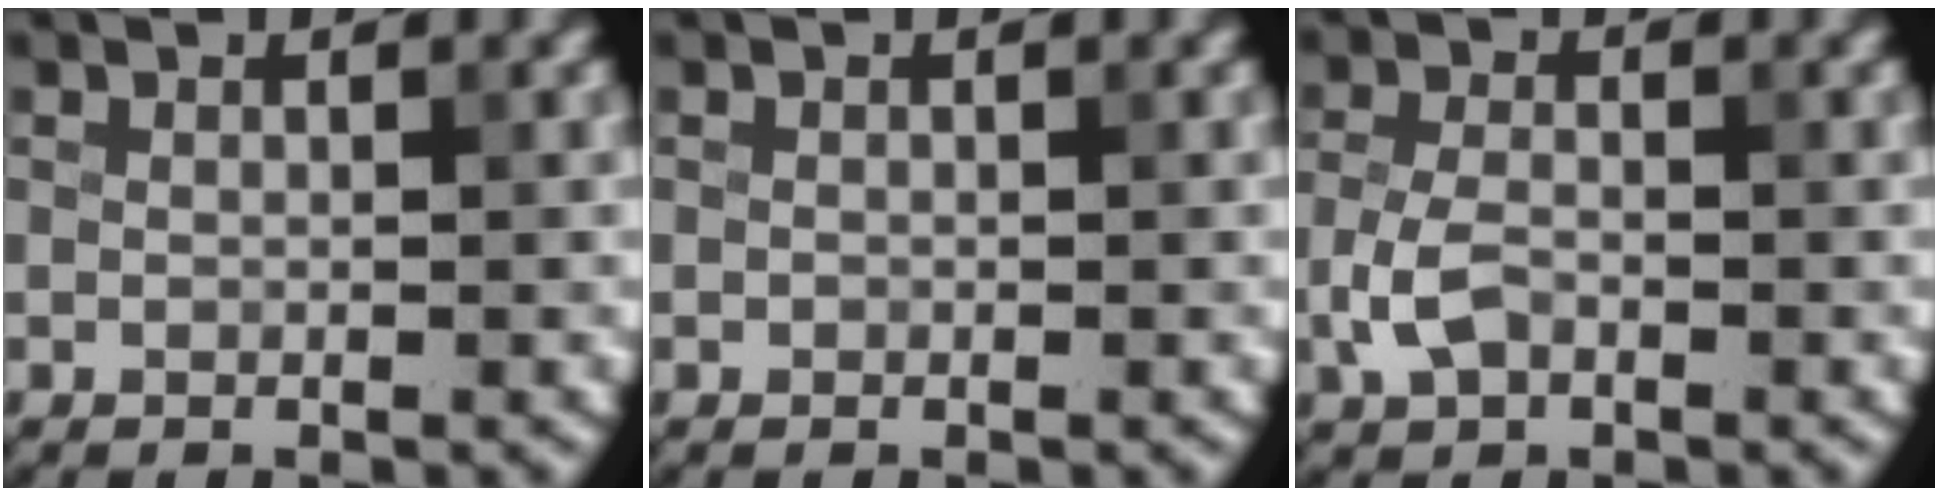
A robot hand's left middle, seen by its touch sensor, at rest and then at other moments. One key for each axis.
{"total": 0.0}
{"total": 2.7, "fx": -1.2, "fy": 1.6, "fz": 1.9, "tx": -0.041, "ty": 0.004, "tz": -0.030}